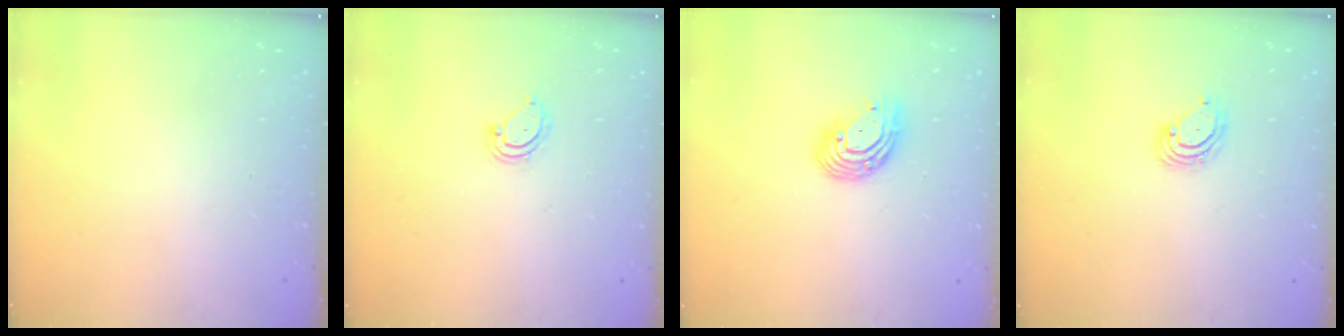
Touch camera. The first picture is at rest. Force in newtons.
{"total": 5.3, "press": 5.3, "slide": 0.4}
{"total": 10.3, "press": 10.3, "slide": 1.0}
{"total": 3.9, "press": 3.9, "slide": 0.3}